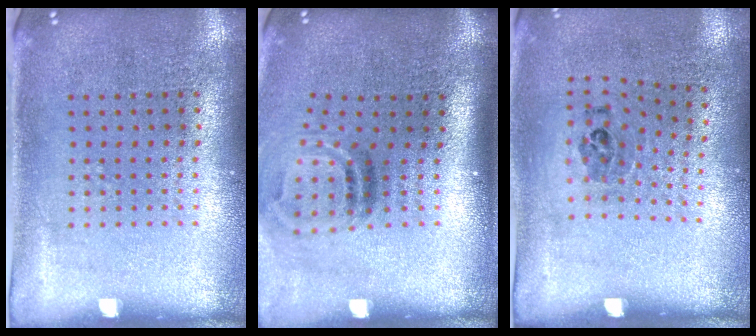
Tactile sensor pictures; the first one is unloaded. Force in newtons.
{"total": 2.1, "press": 1.3, "slide": 1.7}
{"total": 1.1, "press": 0.7, "slide": 0.8}